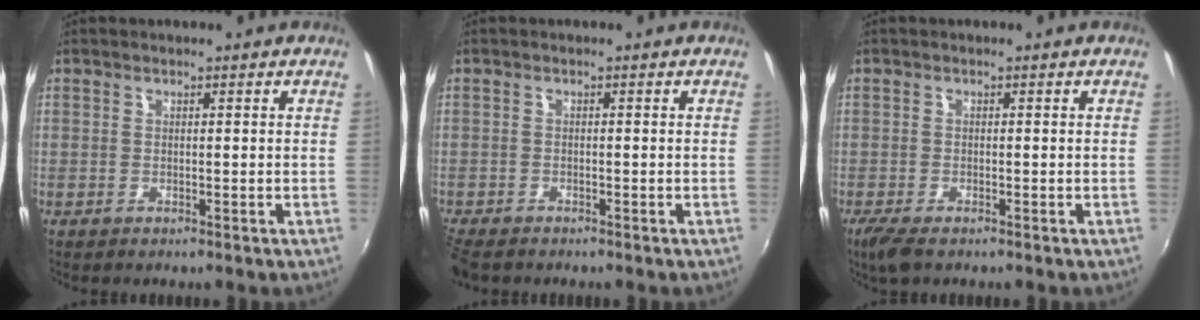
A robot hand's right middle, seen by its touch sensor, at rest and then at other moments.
{"total": 4.3, "force": [-3.7, 1.5, 1.6], "torque": [-0.048, -0.022, -0.072]}
{"total": 3.5, "force": [-2.4, 1.0, 2.3], "torque": [-0.053, -0.015, -0.045]}